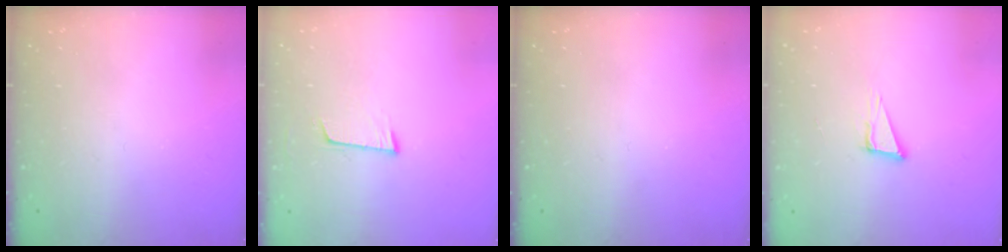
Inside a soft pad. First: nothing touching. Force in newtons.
{"total": 5.8, "press": 5.5, "slide": 1.9}
{"total": 0.0}
{"total": 4.9, "press": 3.8, "slide": 3.0}